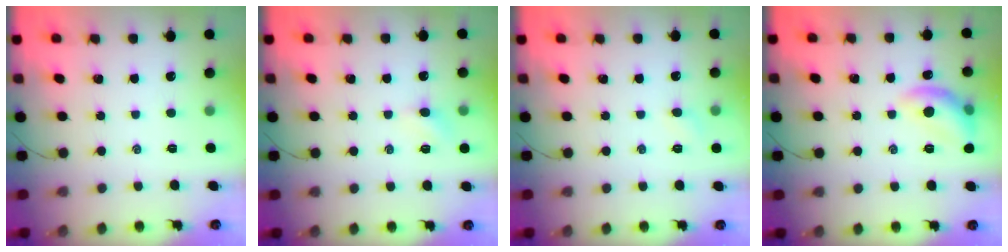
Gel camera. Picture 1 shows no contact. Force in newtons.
{"total": 4.1, "press": 3.9, "slide": 1.1}
{"total": 3.9, "press": 3.6, "slide": 1.3}
{"total": 10.6, "press": 10.5, "slide": 0.4}